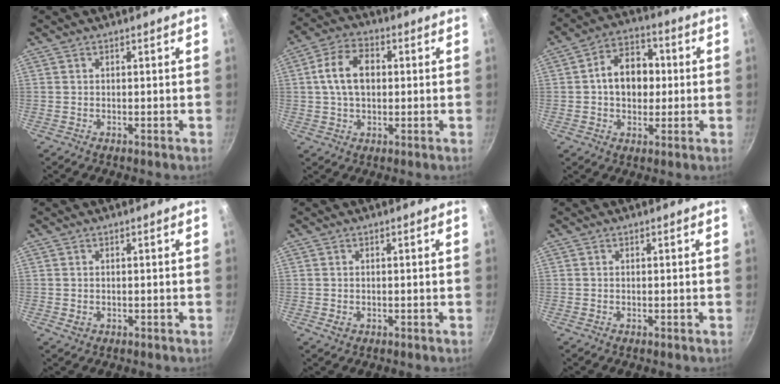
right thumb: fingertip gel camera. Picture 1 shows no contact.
{"total": 9.7, "force": [1.1, 6.4, 7.2], "torque": [-0.115, 0.019, 0.012]}
{"total": 11.1, "force": [0.5, 8.2, 7.5], "torque": [-0.080, 0.020, -0.004]}
{"total": 1.5, "force": [0.1, 1.1, 1.0], "torque": [-0.013, -0.003, 0.002]}
{"total": 1.5, "force": [-0.1, 1.1, 1.0], "torque": [-0.015, -0.001, 0.001]}
{"total": 0.0}